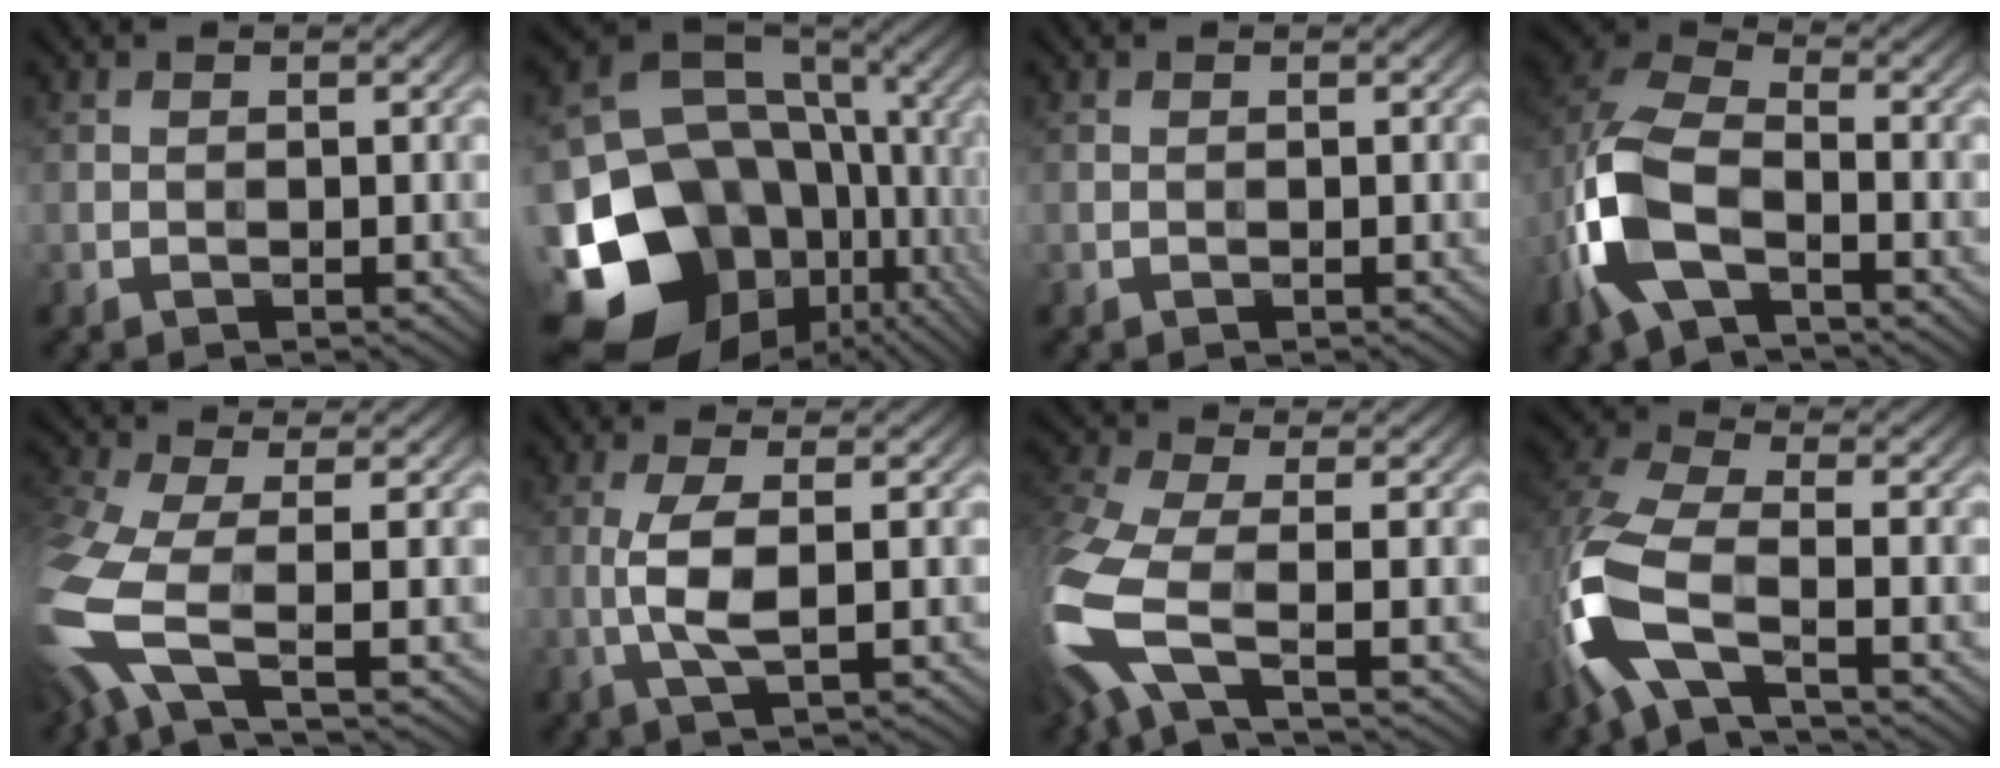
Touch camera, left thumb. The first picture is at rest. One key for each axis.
{"total": 20.9, "fx": -7.9, "fy": 16.3, "fz": 10.4, "tx": -0.247, "ty": -0.039, "tz": -0.102}
{"total": 0.0}
{"total": 10.6, "fx": -3.7, "fy": 5.8, "fz": 8.1, "tx": -0.209, "ty": -0.011, "tz": -0.083}
{"total": 9.9, "fx": -2.5, "fy": 3.5, "fz": 9.0, "tx": -0.242, "ty": -0.020, "tz": -0.057}
{"total": 4.5, "fx": 0.1, "fy": 0.6, "fz": 4.4, "tx": -0.102, "ty": 0.004, "tz": -0.003}
{"total": 11.1, "fx": -3.2, "fy": 4.2, "fz": 9.7, "tx": -0.273, "ty": -0.020, "tz": -0.070}
{"total": 11.2, "fx": -3.6, "fy": 4.7, "fz": 9.5, "tx": -0.248, "ty": -0.015, "tz": -0.084}